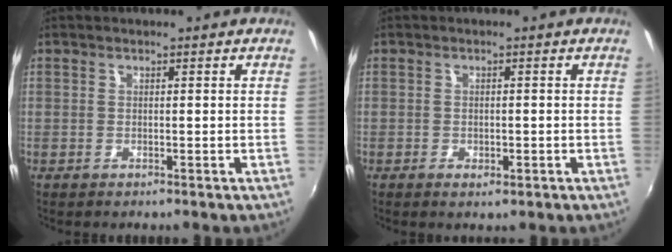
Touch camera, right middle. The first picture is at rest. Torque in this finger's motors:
{"motor_torque": [-0.23, -0.10, 0.00, 0.00]}